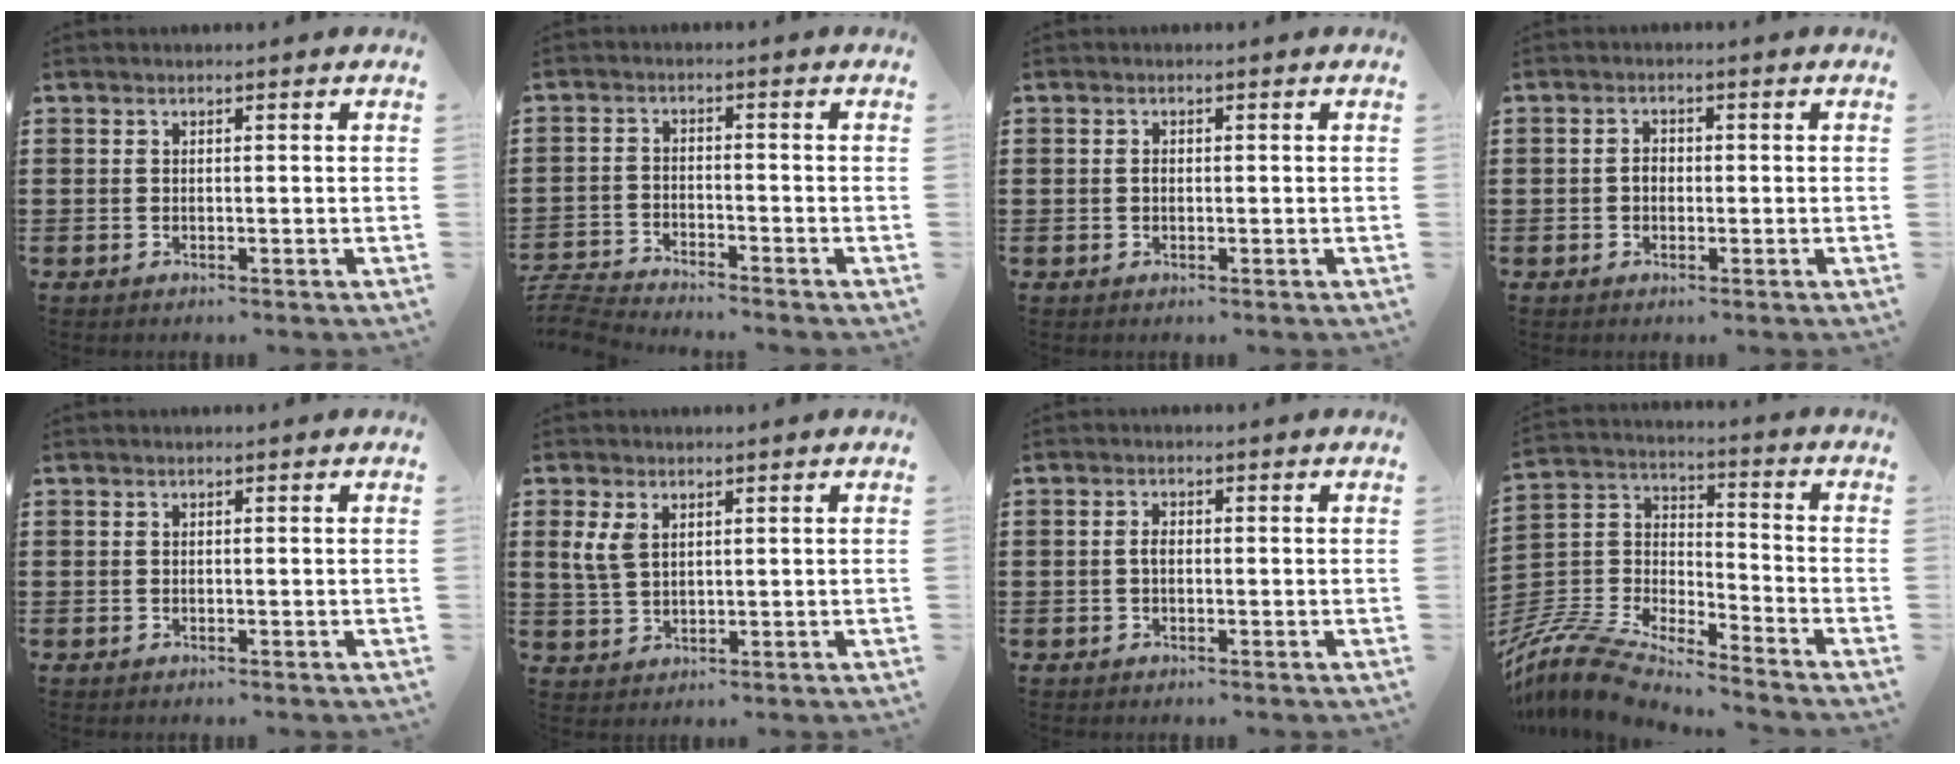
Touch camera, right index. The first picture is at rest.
{"total": 4.3, "force": [-4.3, 0.0, 0.3], "torque": [-0.029, -0.008, -0.095]}
{"total": 0.8, "force": [-0.1, 0.5, 0.5], "torque": [-0.013, 0.001, -0.002]}
{"total": 1.8, "force": [-0.3, 1.3, 1.2], "torque": [-0.024, 0.005, -0.007]}
{"total": 0.0}
{"total": 3.8, "force": [1.7, 2.3, 2.5], "torque": [-0.064, 0.005, 0.028]}
{"total": 1.6, "force": [-0.2, 0.8, 1.3], "torque": [-0.033, -0.001, -0.007]}
{"total": 8.7, "force": [-8.3, 1.2, 2.4], "torque": [-0.080, -0.007, -0.175]}